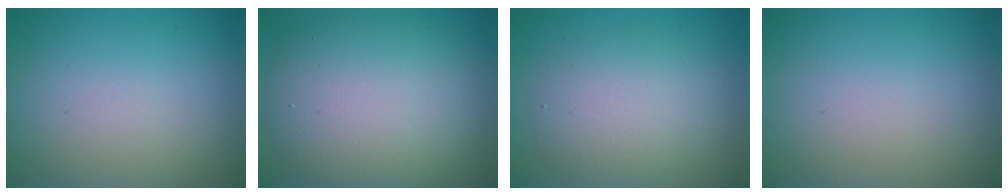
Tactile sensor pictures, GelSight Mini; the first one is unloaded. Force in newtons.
{"total": 9.6, "press": 9.6, "slide": 0.4}
{"total": 4.4, "press": 4.4, "slide": 0.3}
{"total": 0.0}